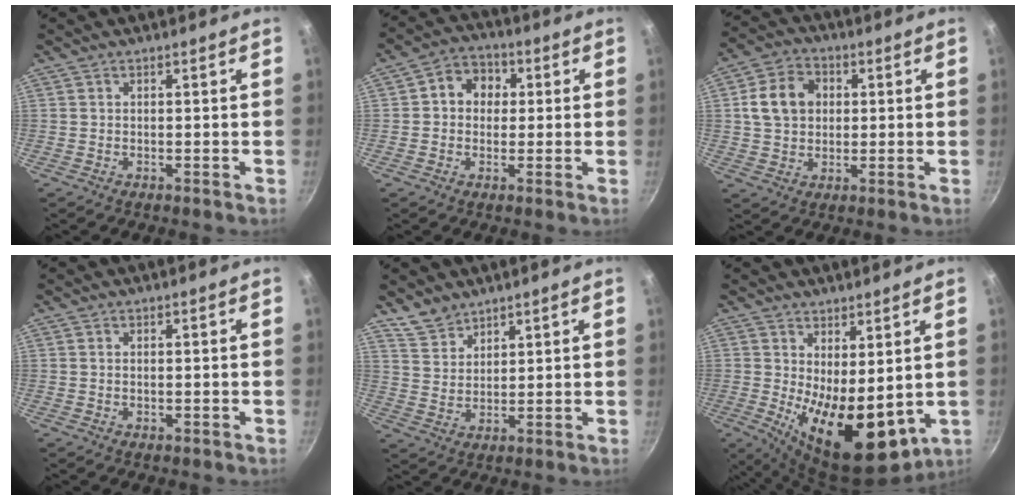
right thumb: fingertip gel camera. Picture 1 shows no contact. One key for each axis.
{"total": 7.6, "fx": 1.2, "fy": 6.5, "fz": 3.8, "tx": -0.025, "ty": 0.013, "tz": 0.002}
{"total": 9.9, "fx": 1.7, "fy": 7.9, "fz": 5.7, "tx": -0.081, "ty": 0.013, "tz": 0.020}
{"total": 0.8, "fx": 0.0, "fy": 0.4, "fz": 0.6, "tx": -0.010, "ty": 0.000, "tz": -0.001}
{"total": 5.5, "fx": 4.5, "fy": 2.8, "fz": 1.3, "tx": -0.014, "ty": -0.013, "tz": 0.094}
{"total": 15.1, "fx": 0.0, "fy": 7.1, "fz": 13.4, "tx": -0.174, "ty": -0.028, "tz": 0.020}